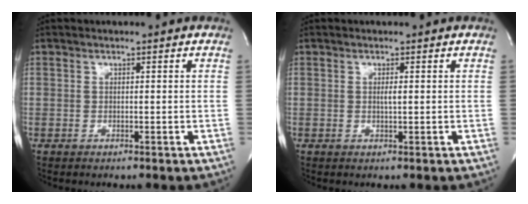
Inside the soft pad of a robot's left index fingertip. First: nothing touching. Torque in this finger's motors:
{"motor_torque": [0.21, 0.01, 0.00, 0.03]}